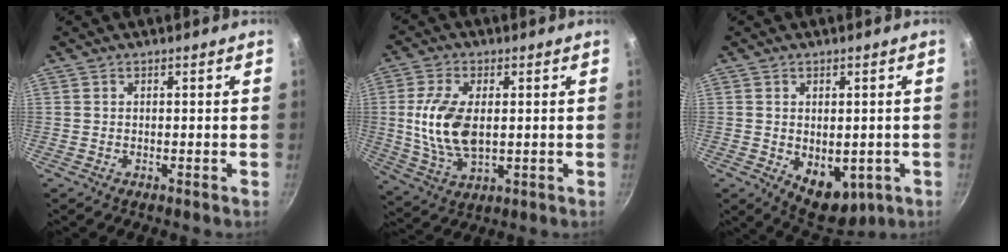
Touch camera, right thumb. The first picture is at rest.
{"total": 12.2, "force": [0.8, 6.6, 10.2], "torque": [-0.201, -0.005, 0.019]}
{"total": 9.0, "force": [-1.6, 5.9, 6.6], "torque": [-0.064, -0.012, -0.005]}